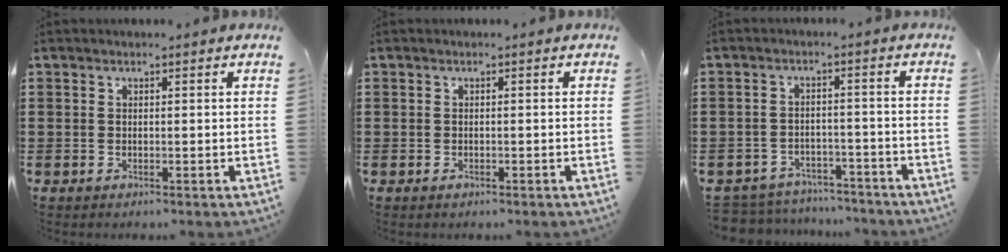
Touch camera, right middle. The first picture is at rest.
{"total": 0.5, "force": [-0.4, 0.3, 0.1], "torque": [-0.001, 0.000, -0.008]}
{"total": 4.5, "force": [-4.5, 0.7, -0.1], "torque": [-0.010, 0.005, -0.096]}